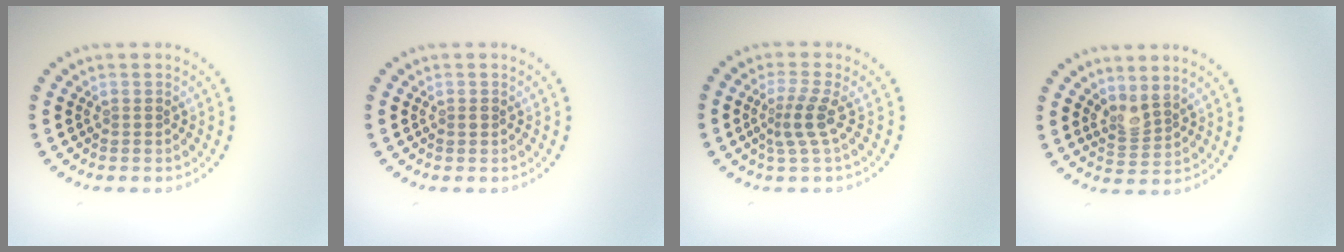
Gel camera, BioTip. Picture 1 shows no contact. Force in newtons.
{"total": 0.6, "press": 0.6, "slide": 0.1}
{"total": 2.4, "press": 1.7, "slide": 1.7}
{"total": 2.1, "press": 1.5, "slide": 1.4}